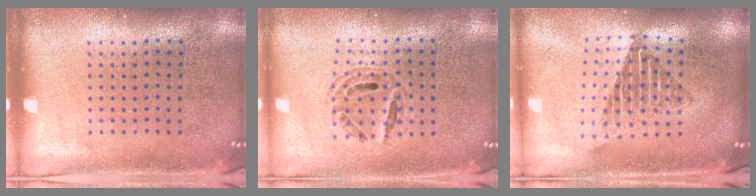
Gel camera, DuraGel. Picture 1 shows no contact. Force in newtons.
{"total": 0.7, "press": 0.7, "slide": 0.2}
{"total": 1.7, "press": 1.3, "slide": 1.1}